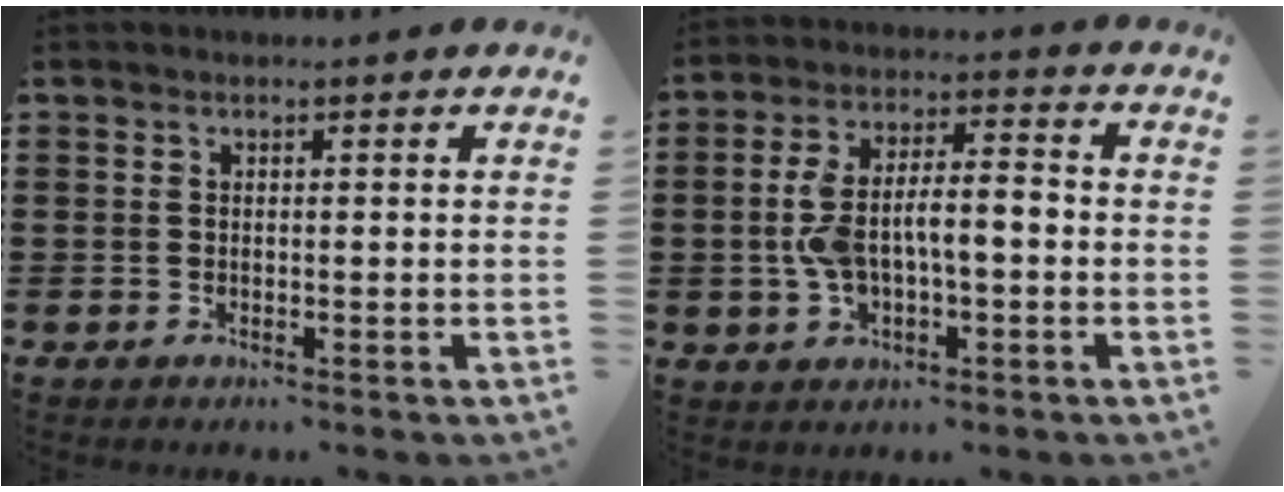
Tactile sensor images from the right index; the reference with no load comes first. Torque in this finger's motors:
{"motor_torque": [1.22, -0.91, 0.31, 0.21]}